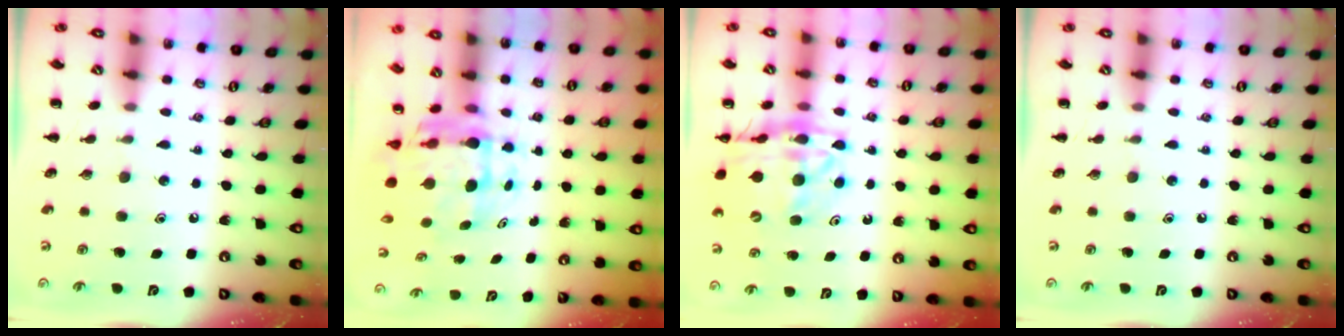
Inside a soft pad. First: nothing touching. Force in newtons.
{"total": 7.2, "press": 6.7, "slide": 2.7}
{"total": 18.3, "press": 17.9, "slide": 3.8}
{"total": 0.0}